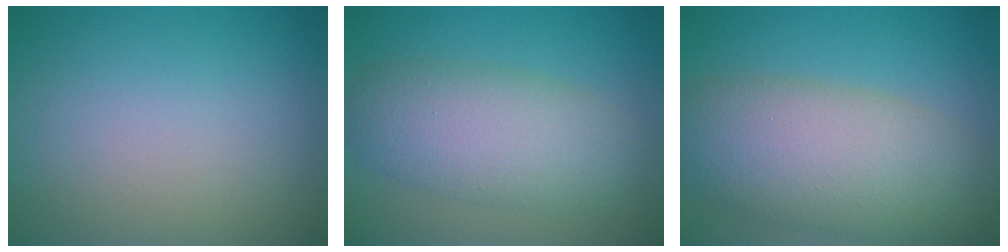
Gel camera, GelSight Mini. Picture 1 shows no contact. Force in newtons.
{"total": 6.4, "press": 6.4, "slide": 0.5}
{"total": 8.9, "press": 8.9, "slide": 0.6}